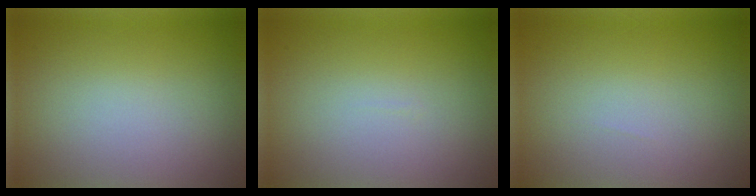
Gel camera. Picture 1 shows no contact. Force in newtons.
{"total": 0.0}
{"total": 0.0}